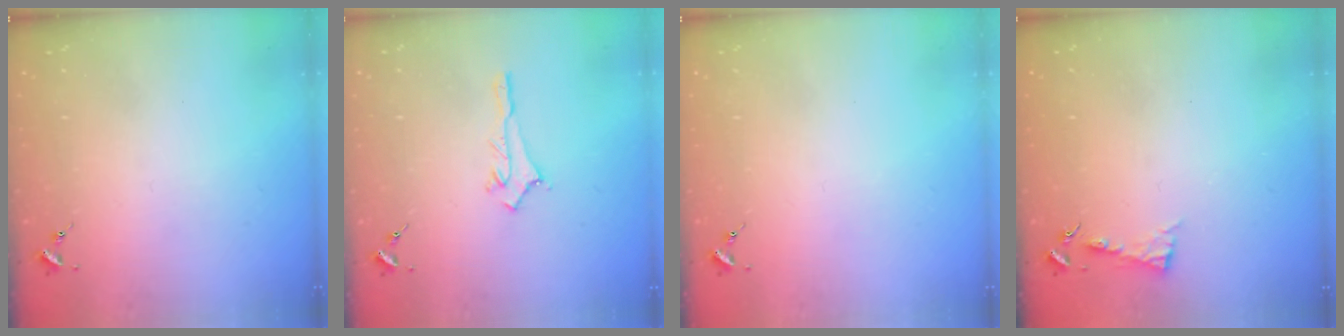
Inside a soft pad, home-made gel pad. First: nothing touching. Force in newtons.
{"total": 2.9, "press": 2.9, "slide": 0.3}
{"total": 0.0}
{"total": 3.9, "press": 3.9, "slide": 0.4}